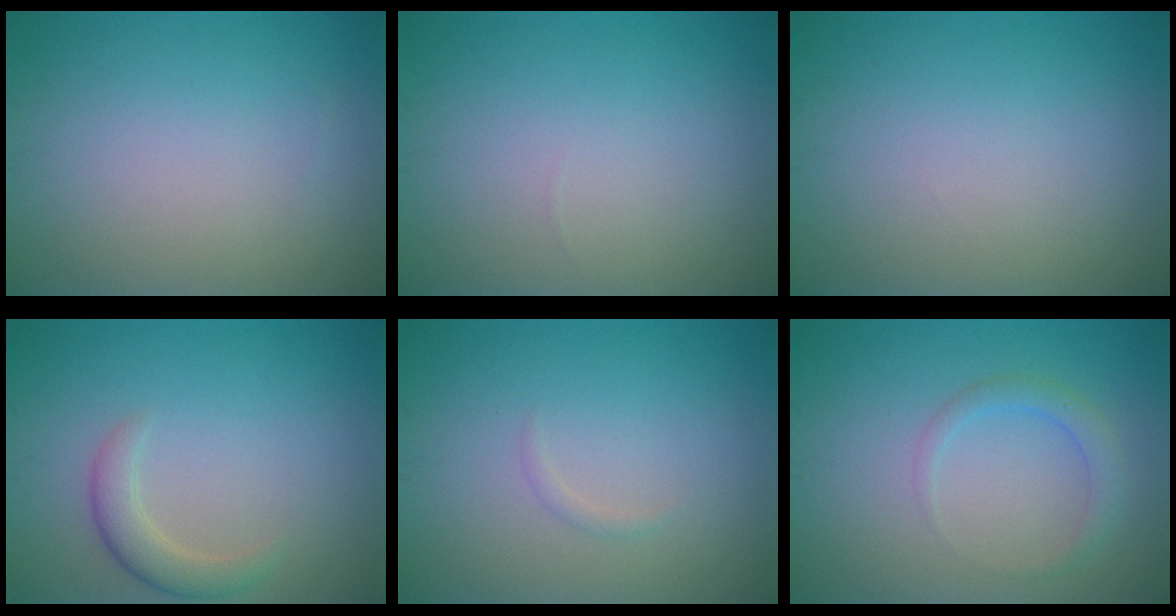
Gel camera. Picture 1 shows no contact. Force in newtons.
{"total": 0.0}
{"total": 0.0}
{"total": 2.5, "press": 2.5, "slide": 0.2}
{"total": 0.6, "press": 0.6, "slide": 0.0}
{"total": 1.9, "press": 1.9, "slide": 0.1}